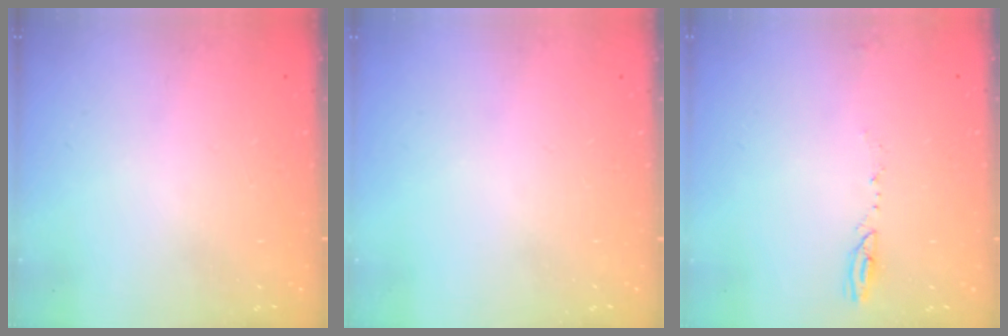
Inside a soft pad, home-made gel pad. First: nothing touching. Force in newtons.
{"total": 0.0}
{"total": 4.7, "press": 4.7, "slide": 0.5}